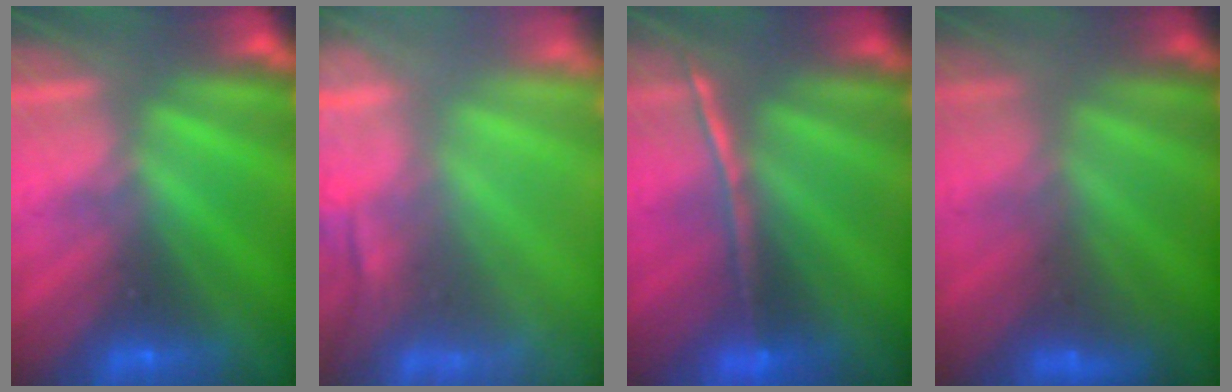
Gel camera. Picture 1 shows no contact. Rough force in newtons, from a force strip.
{"total": 7.7}
{"total": 1.5}
{"total": 2.9}